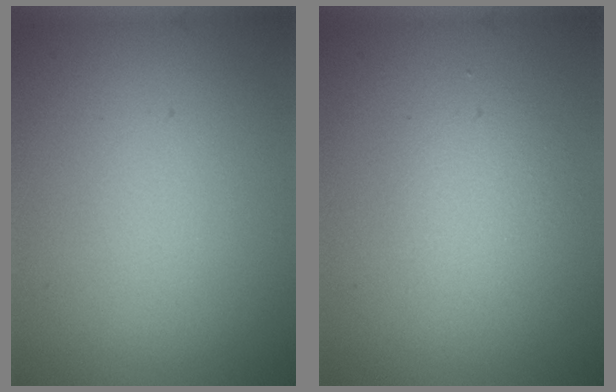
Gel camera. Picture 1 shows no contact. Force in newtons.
{"total": 1.9, "press": 1.9, "slide": 0.0}